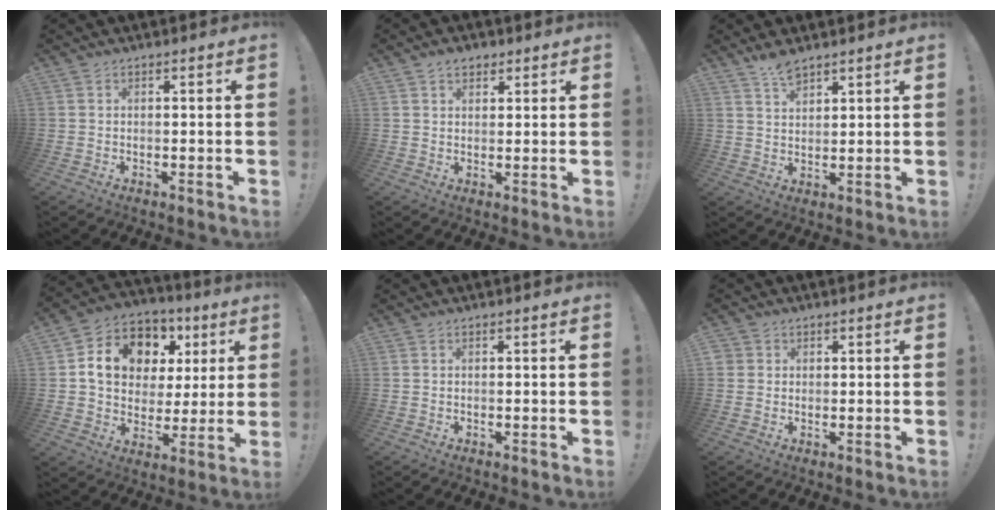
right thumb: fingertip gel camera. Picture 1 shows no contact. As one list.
[{"total": 3.6, "force": [2.1, 2.4, 1.6], "torque": [-0.019, -0.004, 0.038]}, {"total": 4.7, "force": [4.0, 1.4, 2.1], "torque": [-0.043, -0.022, 0.073]}, {"total": 15.0, "force": [5.6, 11.4, 7.9], "torque": [-0.121, -0.022, 0.115]}, {"total": 0.0}, {"total": 2.0, "force": [1.0, 1.7, 0.3], "torque": [-0.009, -0.001, 0.019]}]